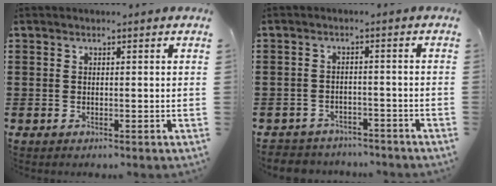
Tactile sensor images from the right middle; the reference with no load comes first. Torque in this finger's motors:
{"motor_torque": [-0.31, 0.01, 0.10, 0.02]}